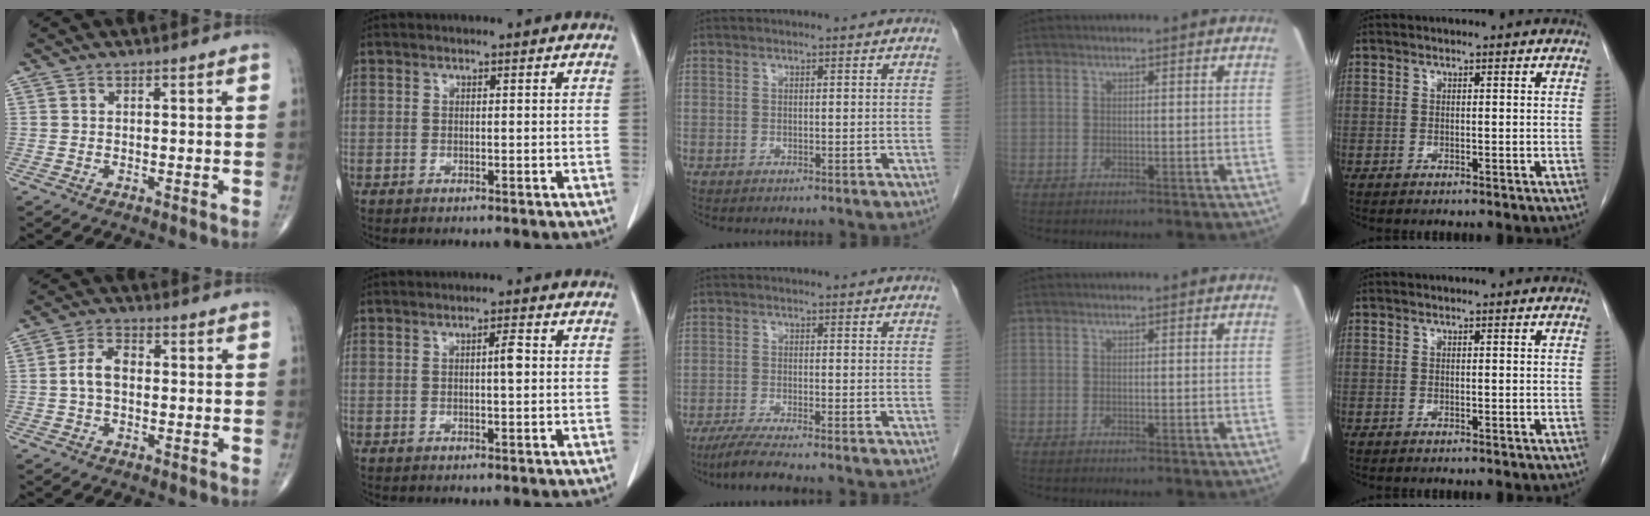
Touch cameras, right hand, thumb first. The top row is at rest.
{"thumb": {"total": 4.8, "force": [-0.2, 2.9, 3.8], "torque": [-0.073, 0.017, -0.010]}, "index": {"total": 1.9, "force": [0.1, 0.2, 1.9], "torque": [-0.031, 0.002, 0.002]}, "middle": {"total": 5.3, "force": [-4.3, -0.3, 3.1], "torque": [-0.055, -0.016, -0.076]}}